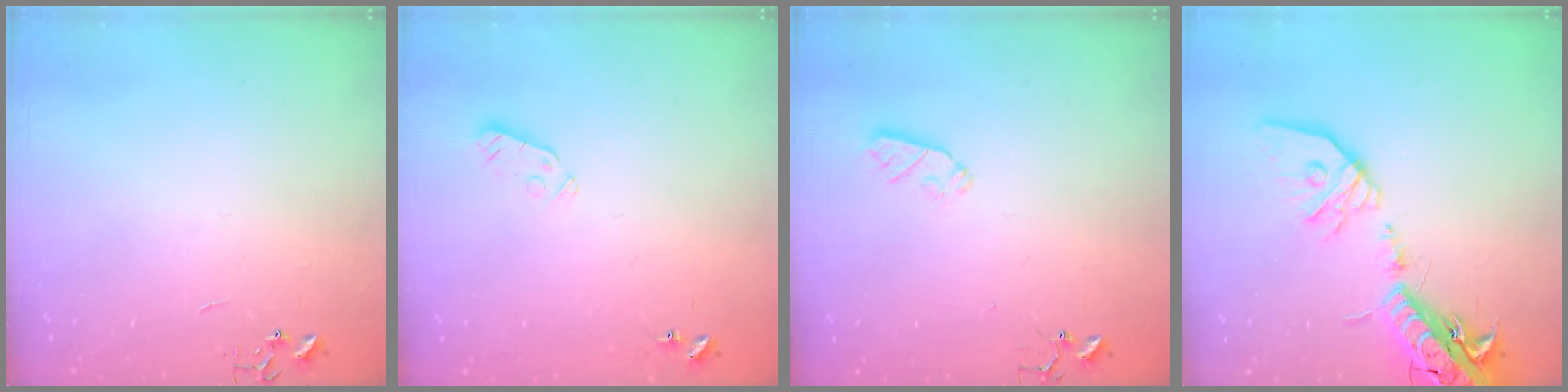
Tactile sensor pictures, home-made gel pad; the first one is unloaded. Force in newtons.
{"total": 3.7, "press": 3.6, "slide": 0.6}
{"total": 5.4, "press": 5.4, "slide": 0.4}
{"total": 21.0, "press": 20.6, "slide": 4.1}